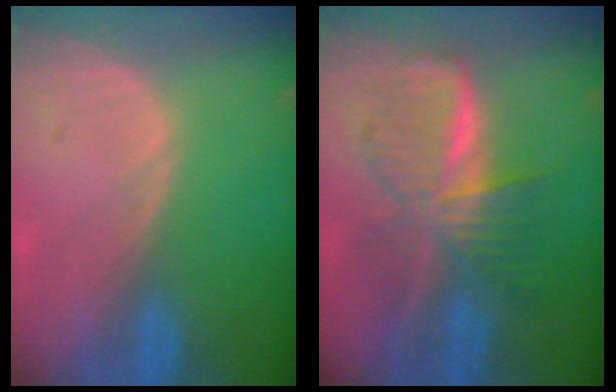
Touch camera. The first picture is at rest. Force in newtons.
{"total": 8.9, "press": 8.9, "slide": 0.6}